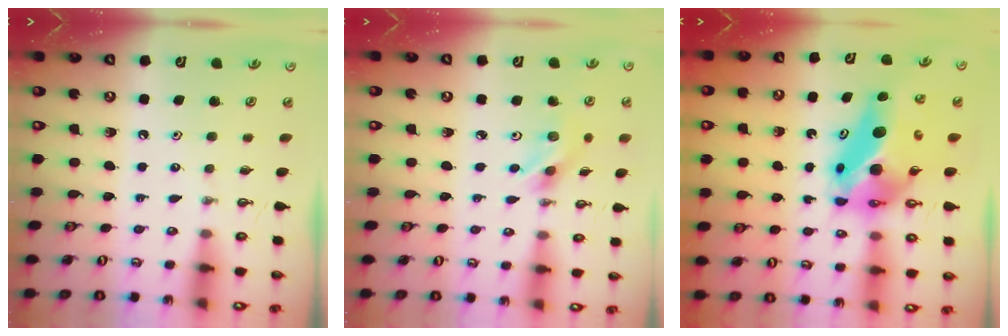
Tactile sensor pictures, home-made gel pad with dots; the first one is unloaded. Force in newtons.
{"total": 5.7, "press": 5.7, "slide": 0.2}
{"total": 11.5, "press": 11.2, "slide": 2.4}